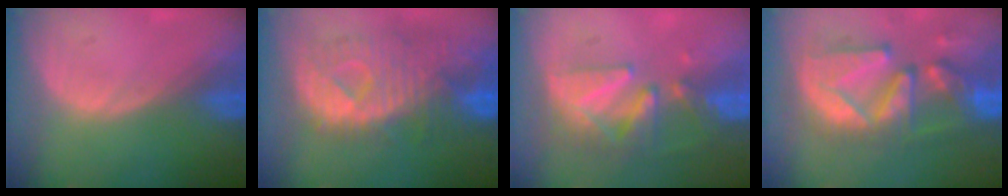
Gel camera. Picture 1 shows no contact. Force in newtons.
{"total": 11.3, "press": 9.9, "slide": 5.4}
{"total": 8.5, "press": 7.7, "slide": 3.6}
{"total": 12.7, "press": 11.2, "slide": 6.1}